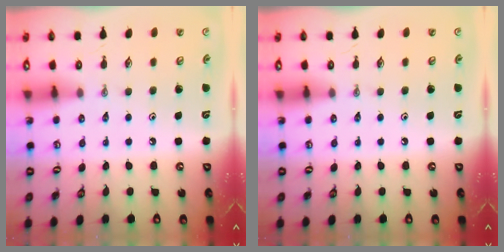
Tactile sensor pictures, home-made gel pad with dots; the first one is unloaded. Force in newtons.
{"total": 0.0}